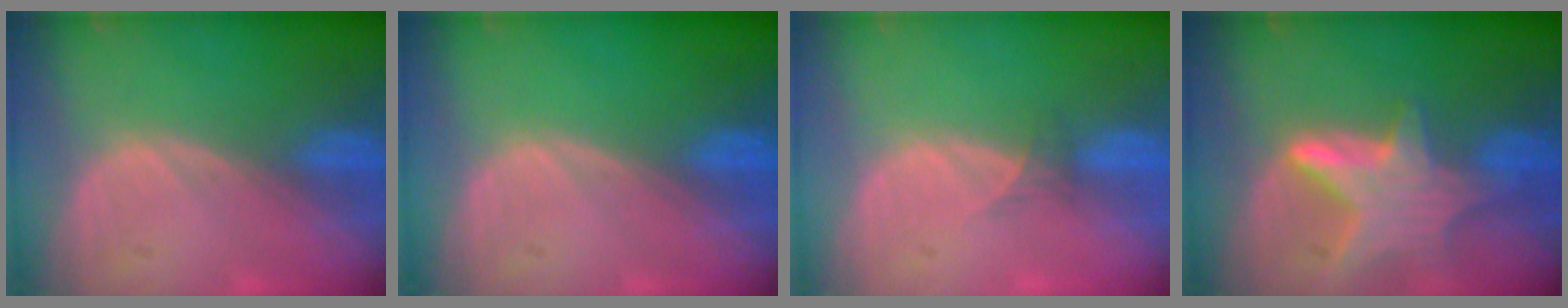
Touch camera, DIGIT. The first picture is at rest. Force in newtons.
{"total": 0.0}
{"total": 1.3, "press": 1.0, "slide": 0.8}
{"total": 7.4, "press": 6.9, "slide": 2.6}